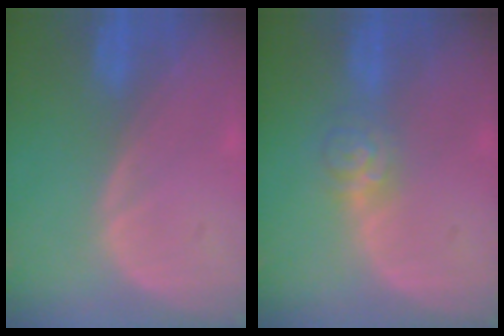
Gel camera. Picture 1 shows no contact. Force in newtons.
{"total": 3.7, "press": 3.6, "slide": 0.9}